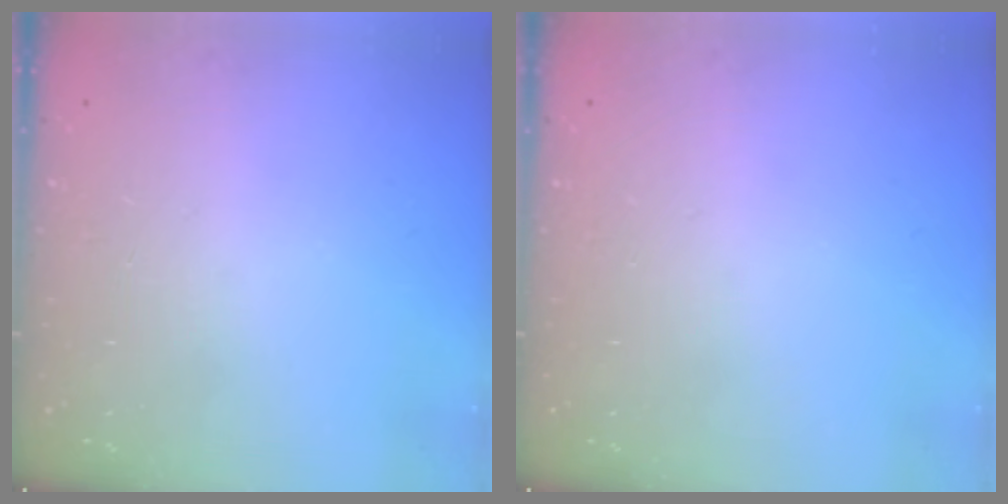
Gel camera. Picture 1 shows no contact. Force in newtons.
{"total": 0.0}